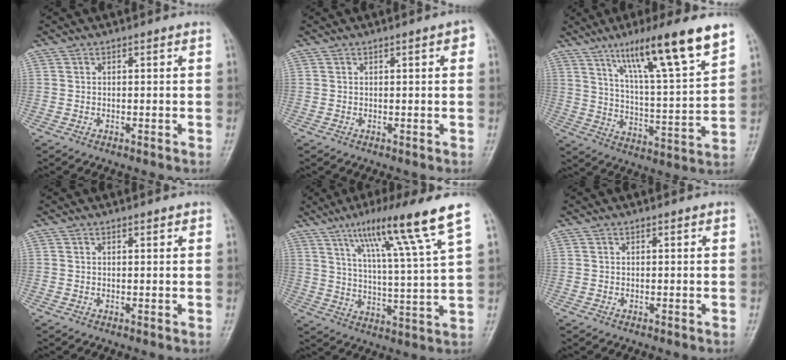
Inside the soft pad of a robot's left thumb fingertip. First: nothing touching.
{"total": 1.8, "force": [0.6, 0.4, 1.7], "torque": [-0.020, 0.003, 0.005]}
{"total": 17.4, "force": [11.3, 1.7, 13.1], "torque": [-0.200, -0.053, 0.188]}
{"total": 0.6, "force": [0.5, 0.3, 0.1], "torque": [-0.002, -0.003, 0.005]}
{"total": 15.6, "force": [9.6, 0.4, 12.3], "torque": [-0.196, -0.044, 0.155]}
{"total": 0.0}